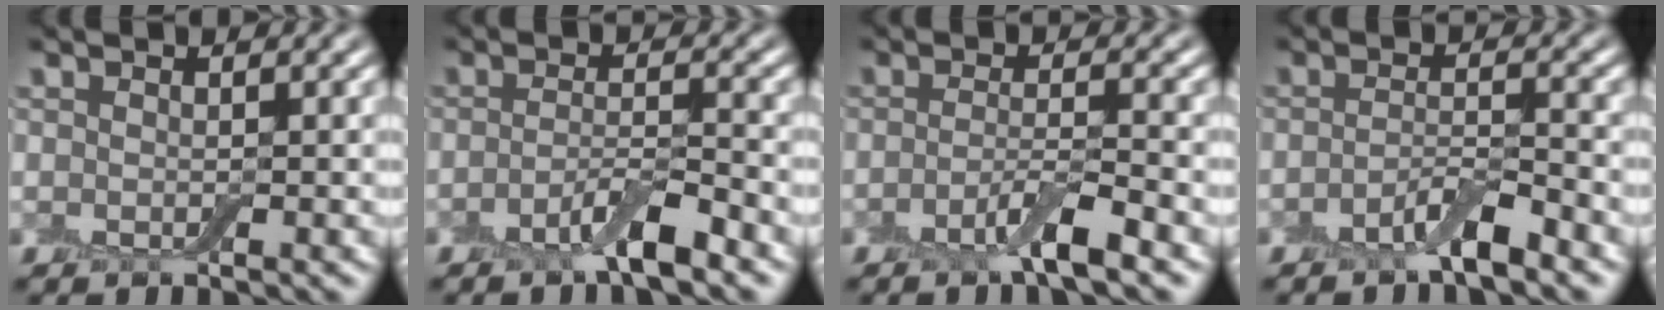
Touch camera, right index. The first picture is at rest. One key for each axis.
{"total": 3.4, "fx": -2.2, "fy": 0.6, "fz": 2.5, "tx": -0.045, "ty": 0.005, "tz": -0.048}
{"total": 3.2, "fx": -1.8, "fy": 0.4, "fz": 2.6, "tx": -0.046, "ty": 0.004, "tz": -0.045}
{"total": 3.0, "fx": -2.0, "fy": 0.6, "fz": 2.2, "tx": -0.039, "ty": 0.006, "tz": -0.044}